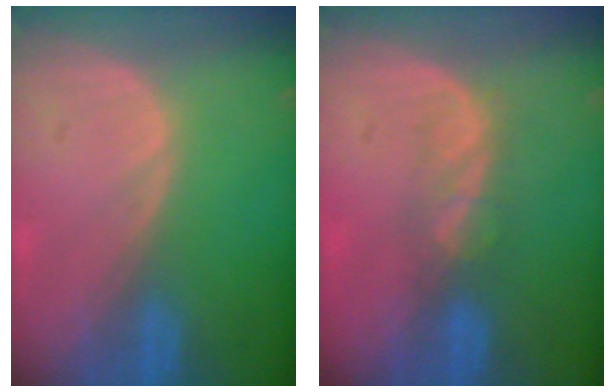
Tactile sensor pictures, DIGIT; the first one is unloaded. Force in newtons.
{"total": 3.7, "press": 3.4, "slide": 1.5}